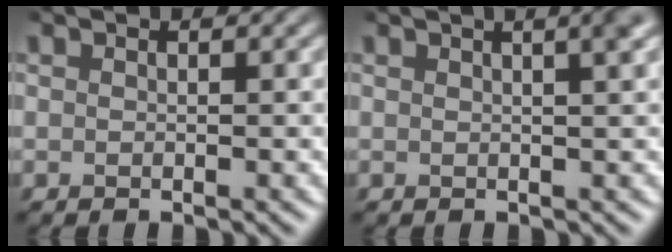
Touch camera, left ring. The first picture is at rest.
{"total": 5.9, "force": [3.0, 2.8, 4.2], "torque": [-0.009, 0.044, 0.005]}